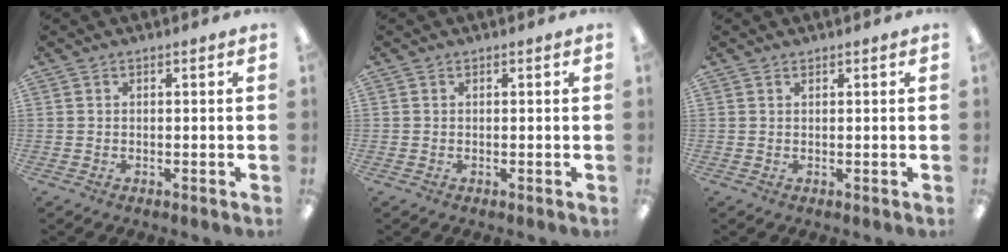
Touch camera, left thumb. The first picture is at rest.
{"total": 0.0}
{"total": 0.5, "force": [0.5, 0.1, 0.1], "torque": [-0.002, 0.000, 0.009]}